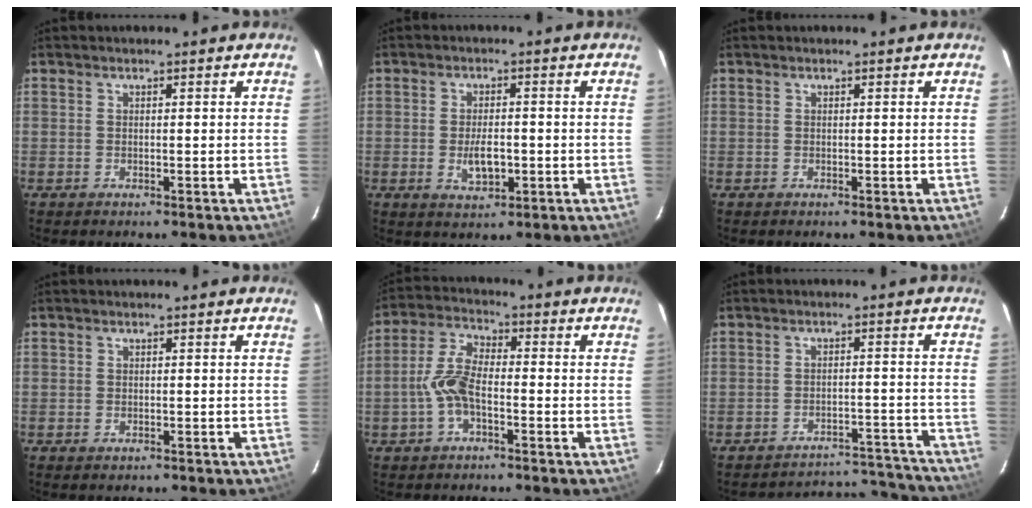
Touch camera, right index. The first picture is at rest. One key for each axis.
{"total": 5.1, "fx": -1.0, "fy": 2.5, "fz": 4.3, "tx": -0.084, "ty": -0.005, "tz": -0.012}
{"total": 0.0}
{"total": 0.6, "fx": -0.4, "fy": 0.5, "fz": 0.2, "tx": -0.002, "ty": -0.003, "tz": -0.007}
{"total": 6.9, "fx": -2.2, "fy": 3.1, "fz": 5.8, "tx": -0.130, "ty": 0.013, "tz": -0.044}
{"total": 14.7, "fx": -14.3, "fy": 3.2, "fz": 1.2, "tx": -0.017, "ty": 0.045, "tz": -0.180}